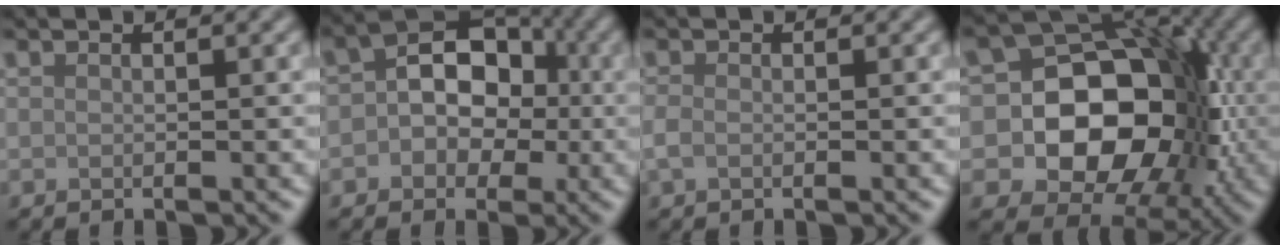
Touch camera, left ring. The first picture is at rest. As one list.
[{"total": 6.9, "force": [-0.3, 5.4, 4.4], "torque": [-0.034, 0.012, -0.021]}, {"total": 1.1, "force": [-0.4, 0.7, 0.8], "torque": [-0.022, -0.002, -0.012]}, {"total": 14.6, "force": [-2.2, 11.6, 8.6], "torque": [-0.093, 0.010, -0.069]}]